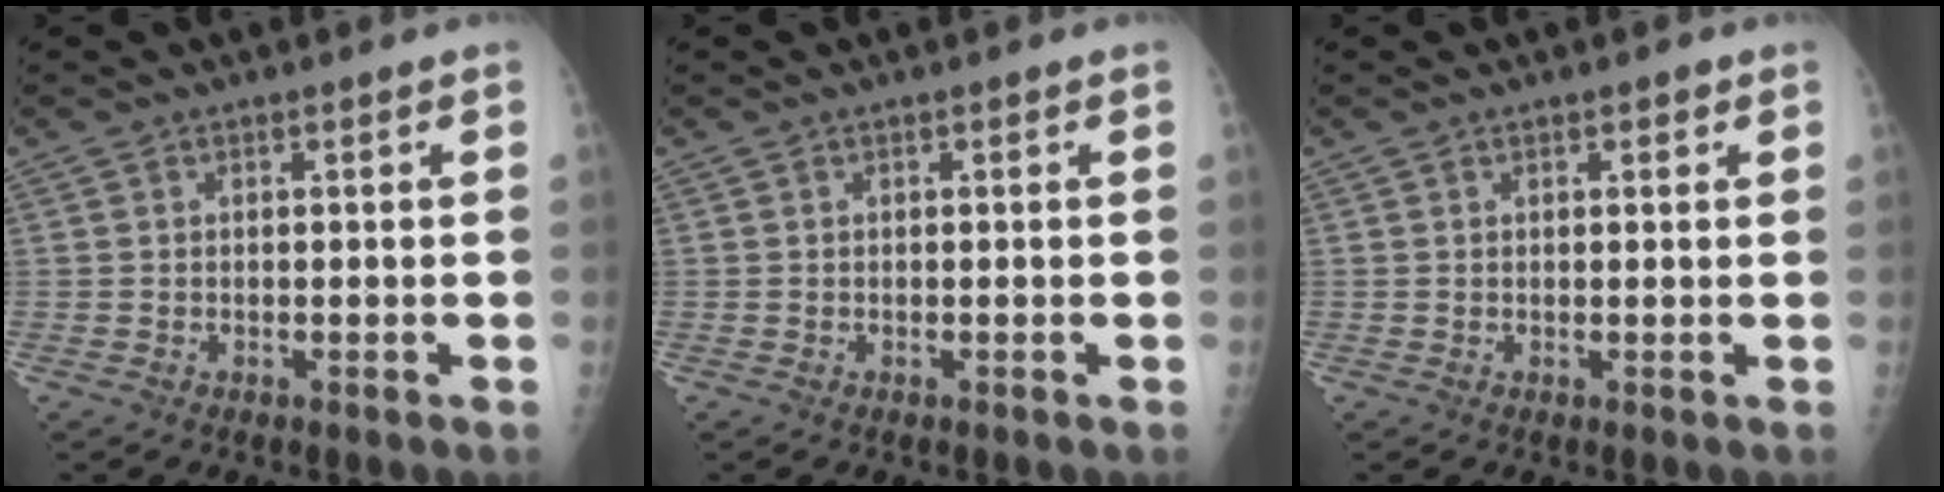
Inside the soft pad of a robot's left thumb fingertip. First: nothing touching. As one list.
[{"total": 0.0}, {"total": 1.3, "force": [0.8, 0.7, 0.8], "torque": [-0.002, -0.002, 0.009]}]